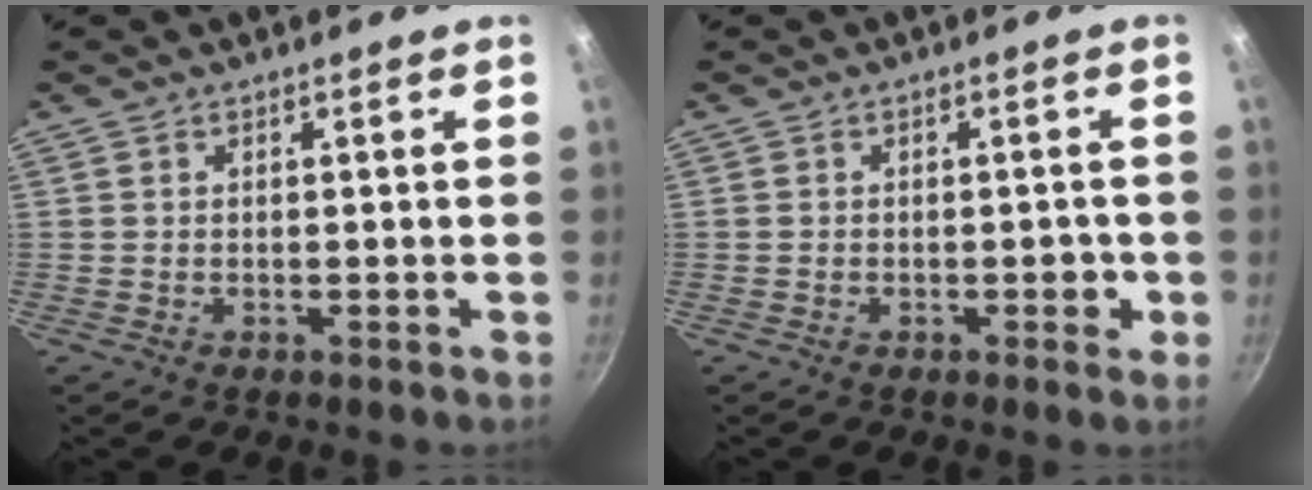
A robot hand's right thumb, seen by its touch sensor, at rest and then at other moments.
{"total": 2.8, "force": [-0.8, 1.7, 2.0], "torque": [-0.009, 0.010, -0.011]}